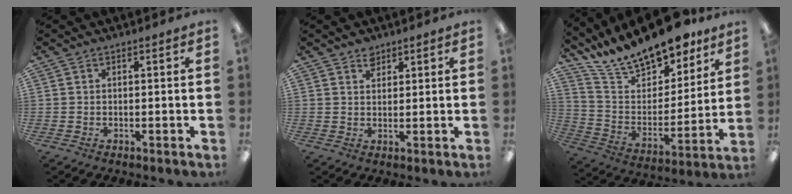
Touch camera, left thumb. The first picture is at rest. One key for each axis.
{"total": 2.7, "fx": 2.0, "fy": 1.6, "fz": 0.7, "tx": 0.000, "ty": -0.008, "tz": 0.036}
{"total": 18.7, "fx": 16.6, "fy": 5.6, "fz": 6.5, "tx": -0.134, "ty": -0.121, "tz": 0.294}